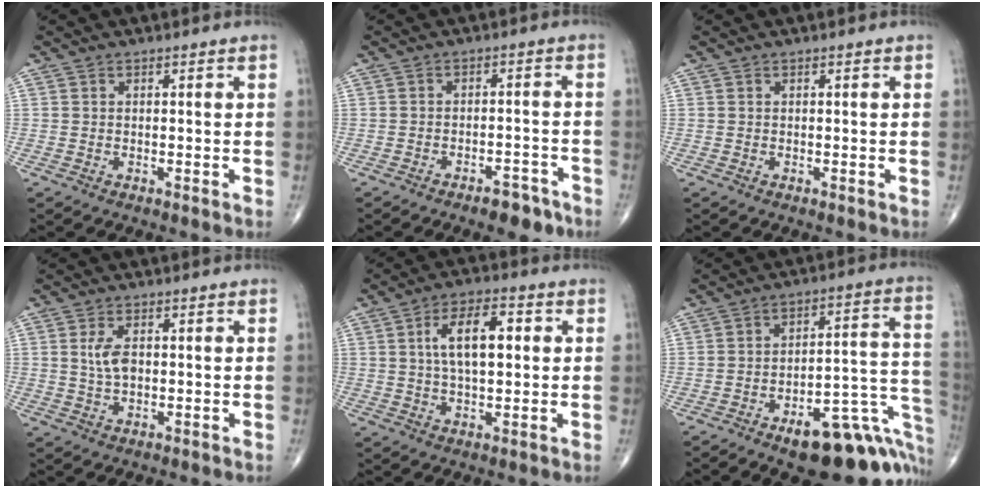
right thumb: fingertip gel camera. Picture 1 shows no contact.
{"total": 5.2, "force": [-3.7, 2.2, 2.9], "torque": [-0.027, 0.025, -0.052]}
{"total": 0.0}
{"total": 4.2, "force": [0.5, 2.3, 3.5], "torque": [-0.068, 0.000, 0.011]}
{"total": 10.2, "force": [1.8, 4.9, 8.8], "torque": [-0.138, 0.010, 0.028]}
{"total": 22.2, "force": [-10.6, 9.0, 17.3], "torque": [-0.137, 0.089, -0.135]}